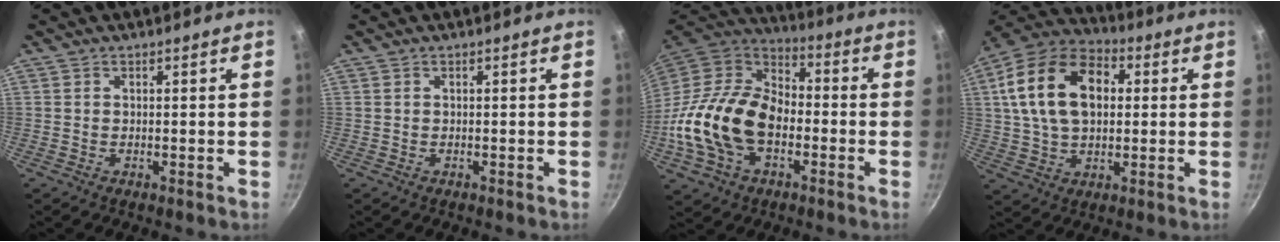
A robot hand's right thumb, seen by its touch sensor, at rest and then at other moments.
{"total": 0.0}
{"total": 22.8, "force": [-4.8, 15.2, 16.3], "torque": [-0.291, 0.036, -0.100]}
{"total": 19.4, "force": [3.8, 12.7, 14.1], "torque": [-0.231, 0.021, 0.053]}